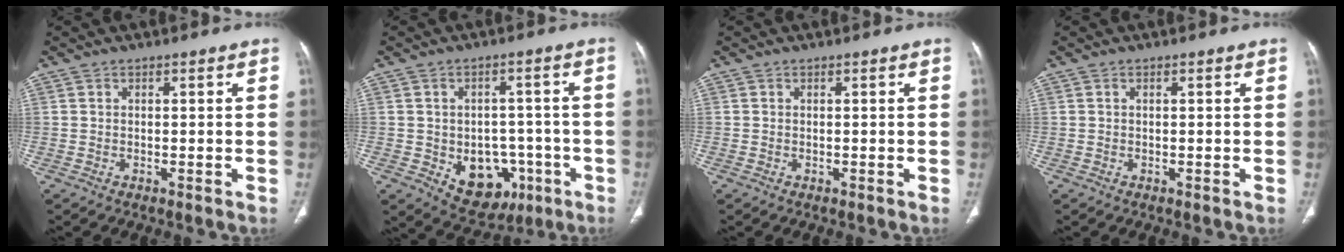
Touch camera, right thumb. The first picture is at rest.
{"total": 12.0, "force": [-4.1, 8.9, 6.9], "torque": [-0.056, 0.025, -0.040]}
{"total": 0.0}
{"total": 0.0}